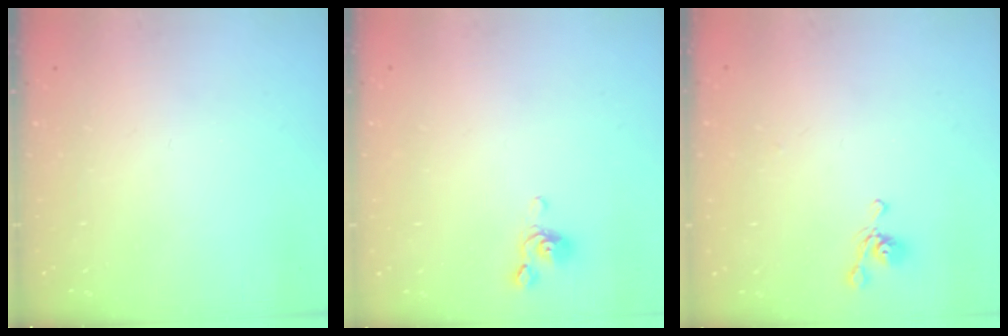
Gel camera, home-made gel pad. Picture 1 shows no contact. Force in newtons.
{"total": 2.5, "press": 2.4, "slide": 0.6}
{"total": 4.3, "press": 4.3, "slide": 0.2}